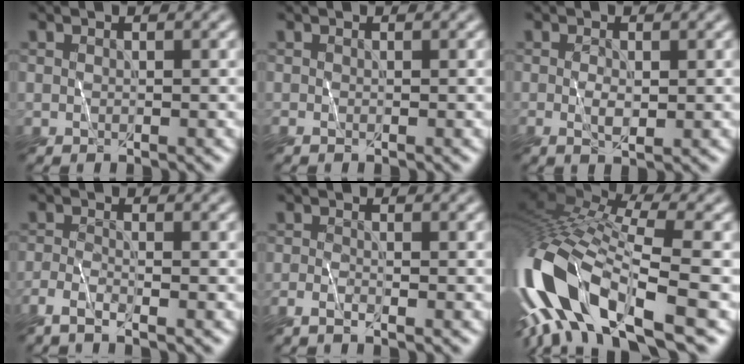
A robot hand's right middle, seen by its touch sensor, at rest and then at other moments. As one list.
[{"total": 0.0}, {"total": 1.7, "force": [-0.3, 0.5, 1.6], "torque": [-0.031, -0.001, -0.004]}, {"total": 2.4, "force": [-1.8, 0.5, 1.5], "torque": [-0.032, -0.006, -0.049]}, {"total": 1.4, "force": [-1.0, 0.3, 1.0], "torque": [-0.016, -0.001, -0.026]}, {"total": 14.4, "force": [-5.0, 5.4, 12.3], "torque": [-0.271, 0.016, -0.083]}]